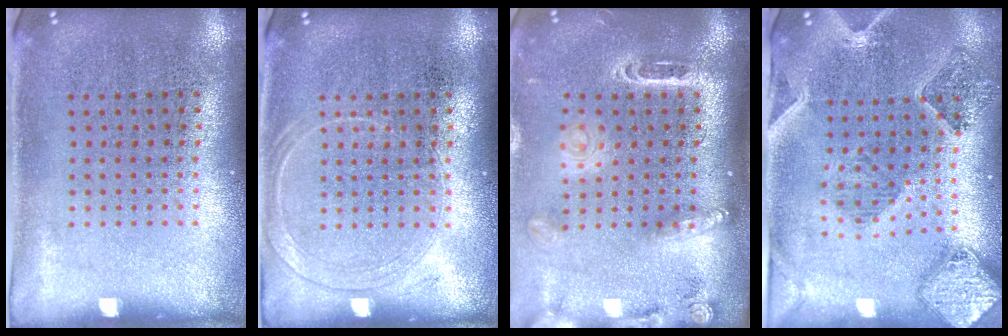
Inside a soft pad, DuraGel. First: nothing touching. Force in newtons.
{"total": 1.2, "press": 1.2, "slide": 0.2}
{"total": 2.4, "press": 1.8, "slide": 1.5}
{"total": 1.5, "press": 1.4, "slide": 0.4}